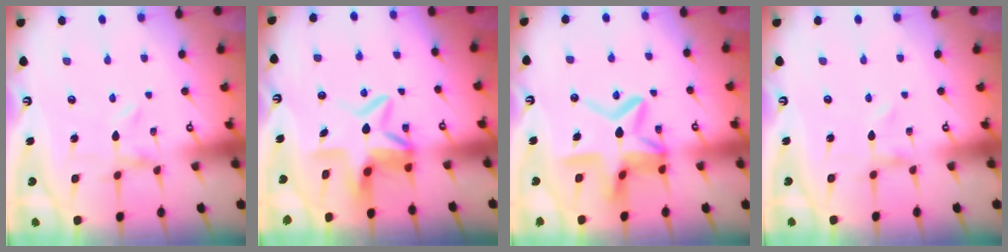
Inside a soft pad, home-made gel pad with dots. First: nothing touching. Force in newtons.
{"total": 8.3, "press": 8.2, "slide": 1.6}
{"total": 14.3, "press": 14.2, "slide": 1.4}
{"total": 0.0}